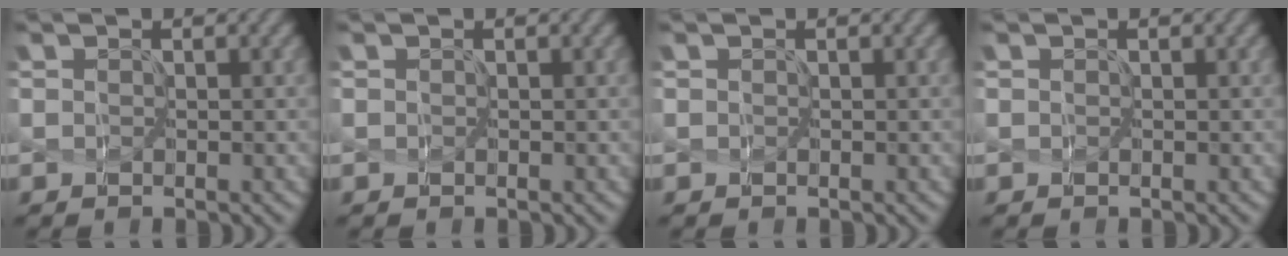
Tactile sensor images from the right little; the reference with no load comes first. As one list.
[{"total": 0.0}, {"total": 0.0}, {"total": 0.0}]